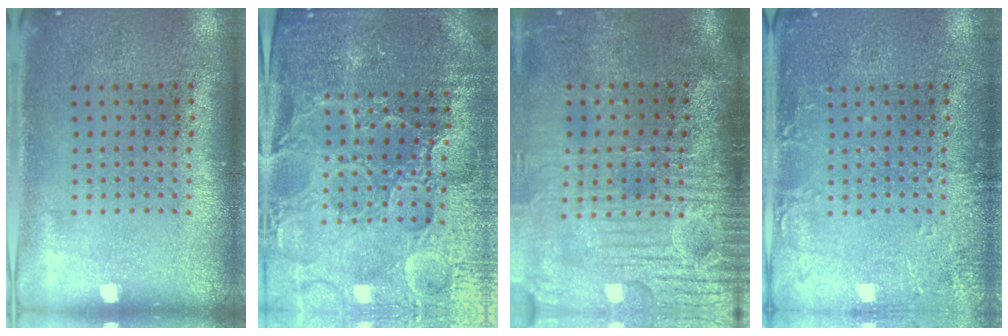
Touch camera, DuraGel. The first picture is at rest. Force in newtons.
{"total": 5.5, "press": 5.1, "slide": 2.0}
{"total": 4.7, "press": 4.0, "slide": 2.4}
{"total": 2.5, "press": 2.5, "slide": 0.3}